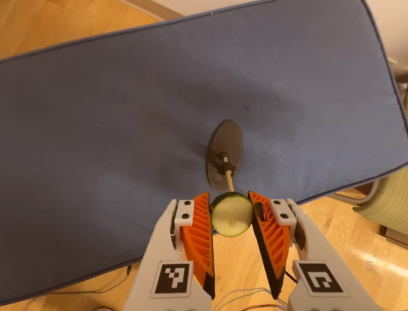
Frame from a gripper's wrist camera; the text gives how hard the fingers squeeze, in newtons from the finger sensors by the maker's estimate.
{"total": 9.6, "left": 9.6, "right": 9.6}